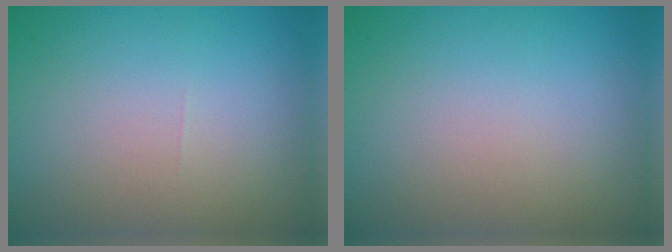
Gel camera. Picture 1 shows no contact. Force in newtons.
{"total": 0.0}